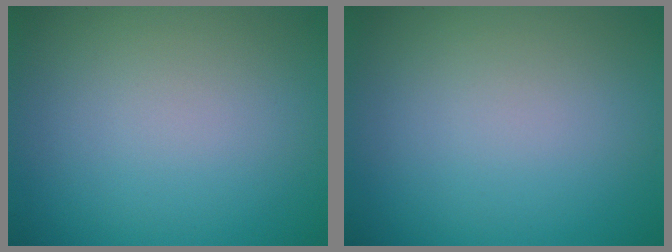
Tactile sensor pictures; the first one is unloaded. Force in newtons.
{"total": 0.0}